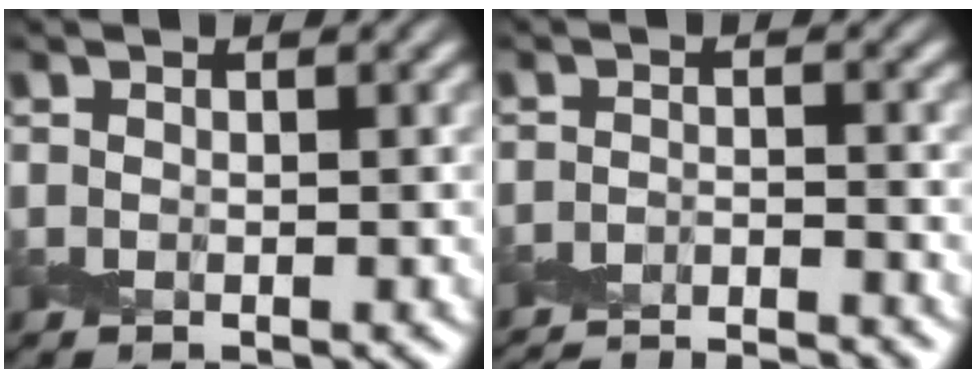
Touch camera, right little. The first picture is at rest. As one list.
[{"total": 8.4, "force": [-8.3, 0.9, 1.4], "torque": [-0.013, -0.011, -0.125]}]